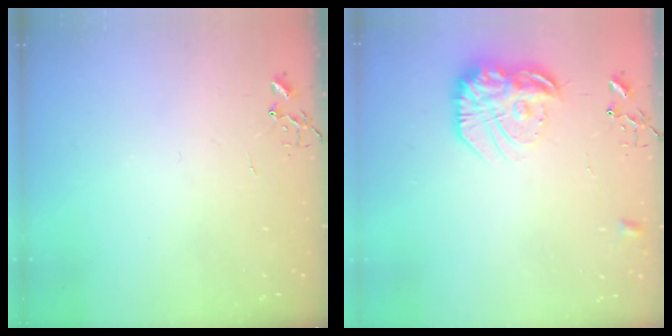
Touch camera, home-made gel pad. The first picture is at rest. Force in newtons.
{"total": 18.3, "press": 18.2, "slide": 1.3}